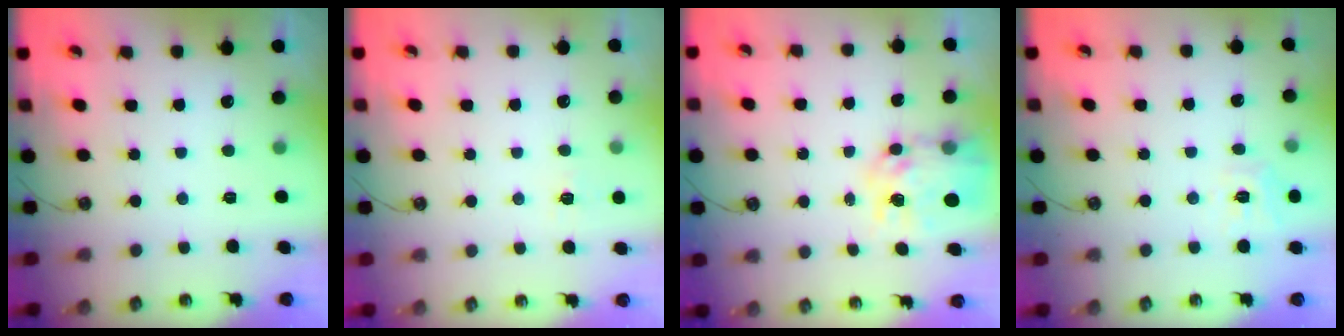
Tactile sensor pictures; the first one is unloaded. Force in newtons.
{"total": 5.6, "press": 5.6, "slide": 0.6}
{"total": 11.2, "press": 11.2, "slide": 1.1}
{"total": 8.0, "press": 8.0, "slide": 0.7}